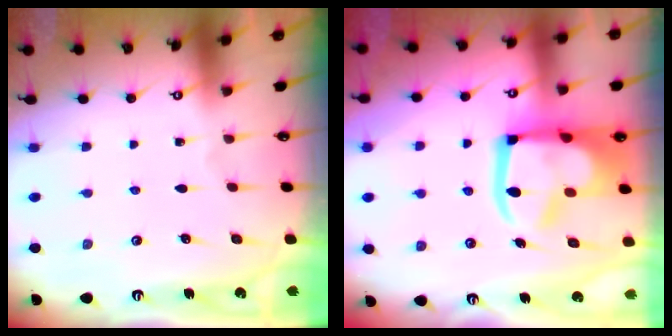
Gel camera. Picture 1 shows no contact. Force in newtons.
{"total": 14.4, "press": 14.3, "slide": 2.0}